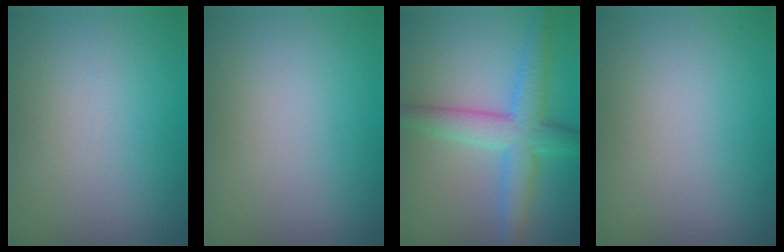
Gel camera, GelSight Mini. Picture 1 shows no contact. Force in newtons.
{"total": 0.0}
{"total": 4.9, "press": 4.9, "slide": 0.1}
{"total": 0.0}